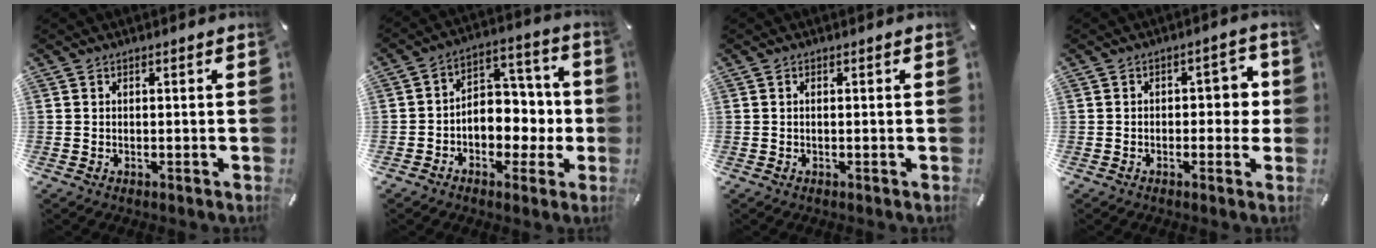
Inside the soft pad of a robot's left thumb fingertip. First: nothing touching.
{"total": 8.2, "force": [-1.9, 7.3, 3.3], "torque": [-0.038, 0.012, -0.032]}
{"total": 0.6, "force": [0.0, 0.1, 0.6], "torque": [-0.012, 0.000, 0.000]}
{"total": 5.0, "force": [-0.1, 3.1, 4.0], "torque": [-0.044, 0.005, -0.013]}